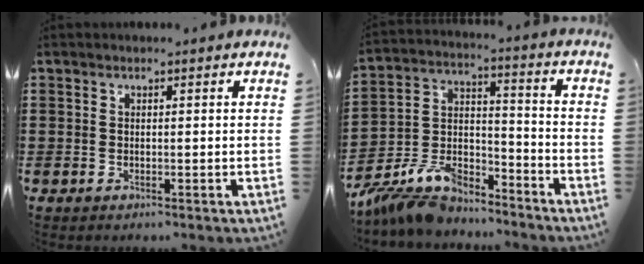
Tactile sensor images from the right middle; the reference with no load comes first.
{"total": 9.2, "force": [-8.3, 2.9, 2.7], "torque": [-0.073, 0.015, -0.169]}